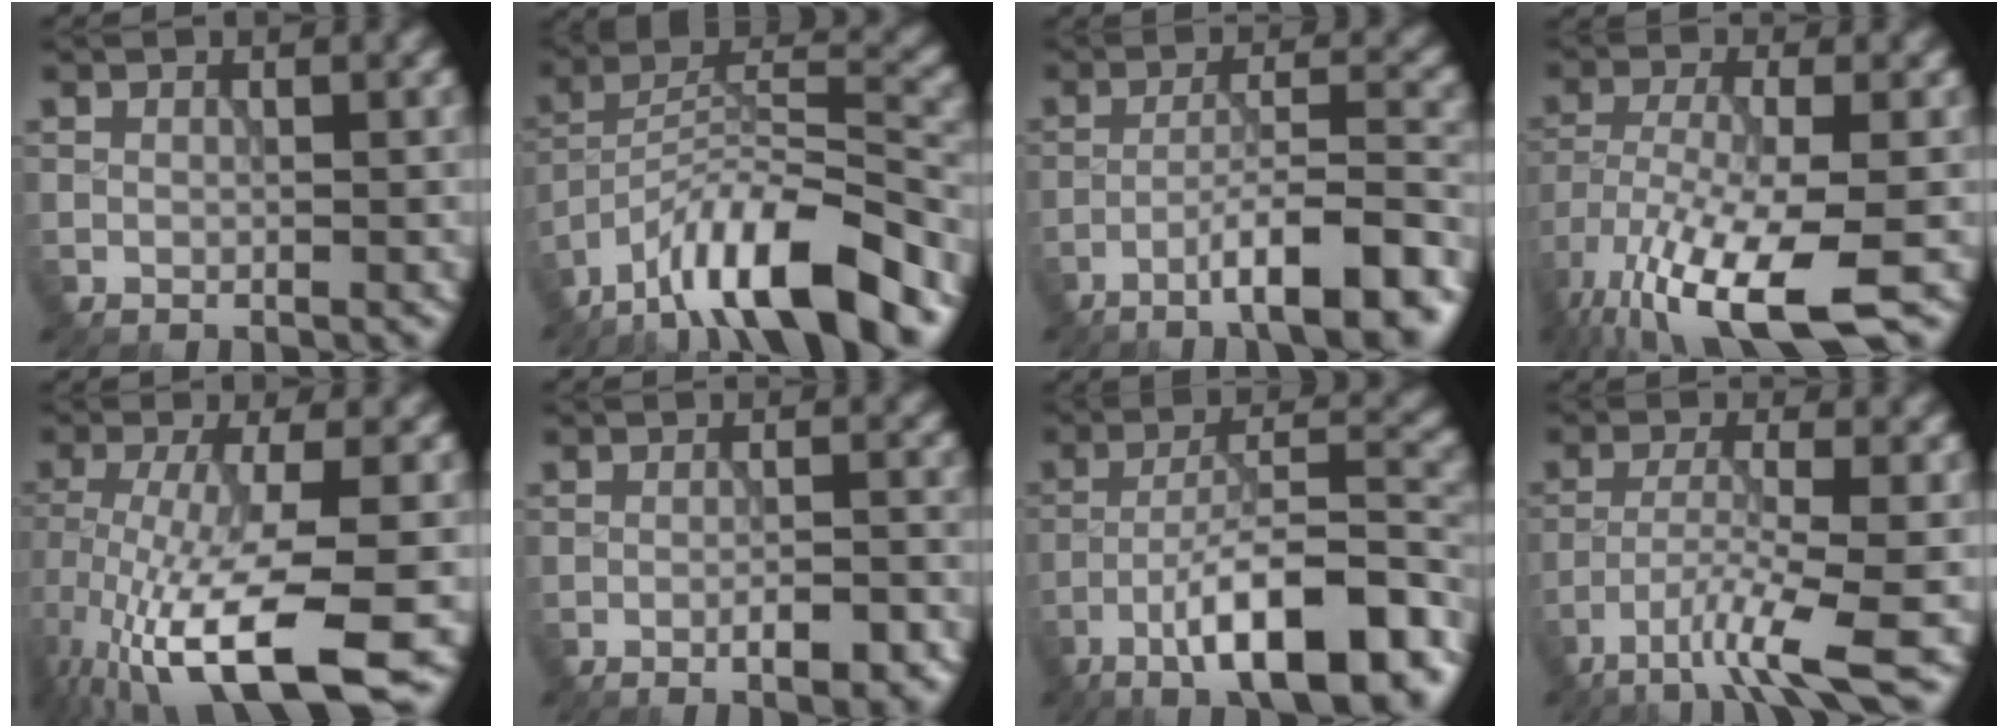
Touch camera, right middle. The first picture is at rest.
{"total": 12.3, "force": [-9.0, 3.2, 7.8], "torque": [-0.124, 0.018, -0.173]}
{"total": 9.4, "force": [-5.7, 1.6, 7.2], "torque": [-0.104, 0.016, -0.091]}
{"total": 11.3, "force": [-6.4, 3.0, 8.7], "torque": [-0.185, -0.024, -0.115]}
{"total": 12.0, "force": [-5.1, 2.9, 10.5], "torque": [-0.199, -0.021, -0.082]}
{"total": 3.3, "force": [-1.8, 0.7, 2.7], "torque": [-0.044, 0.004, -0.026]}
{"total": 12.9, "force": [-7.5, 3.6, 9.9], "torque": [-0.152, 0.012, -0.125]}
{"total": 5.6, "force": [-3.3, 0.3, 4.5], "torque": [-0.079, -0.003, -0.071]}